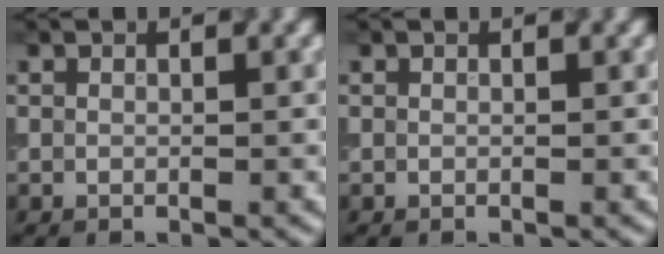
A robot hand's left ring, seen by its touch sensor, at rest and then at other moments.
{"total": 0.0}